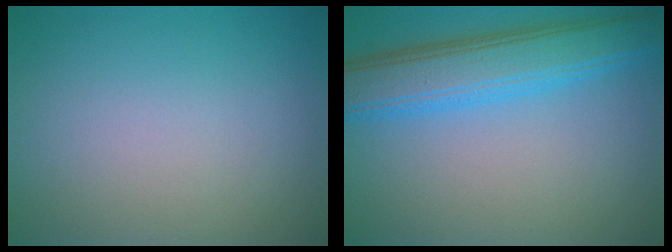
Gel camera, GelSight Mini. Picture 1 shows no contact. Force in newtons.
{"total": 7.7, "press": 7.7, "slide": 0.3}